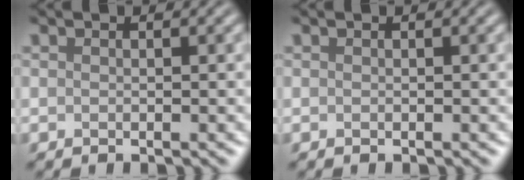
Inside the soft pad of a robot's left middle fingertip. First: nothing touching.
{"total": 0.0}